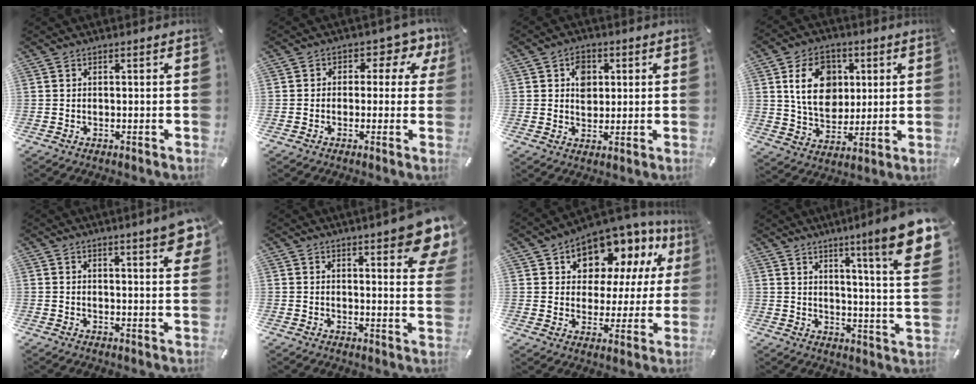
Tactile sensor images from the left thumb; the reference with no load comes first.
{"total": 5.2, "force": [0.3, 3.9, 3.5], "torque": [-0.049, 0.000, 0.000]}
{"total": 5.6, "force": [1.2, 4.6, 2.9], "torque": [-0.028, -0.008, 0.015]}
{"total": 13.4, "force": [3.4, 10.4, 7.8], "torque": [-0.134, 0.005, 0.064]}
{"total": 5.8, "force": [3.8, 0.7, 4.4], "torque": [-0.062, -0.025, 0.060]}
{"total": 10.5, "force": [6.9, 2.4, 7.5], "torque": [-0.102, -0.046, 0.118]}
{"total": 11.0, "force": [8.2, 6.6, 3.0], "torque": [-0.058, -0.080, 0.147]}
{"total": 14.6, "force": [8.8, 0.6, 11.6], "torque": [-0.171, -0.080, 0.127]}